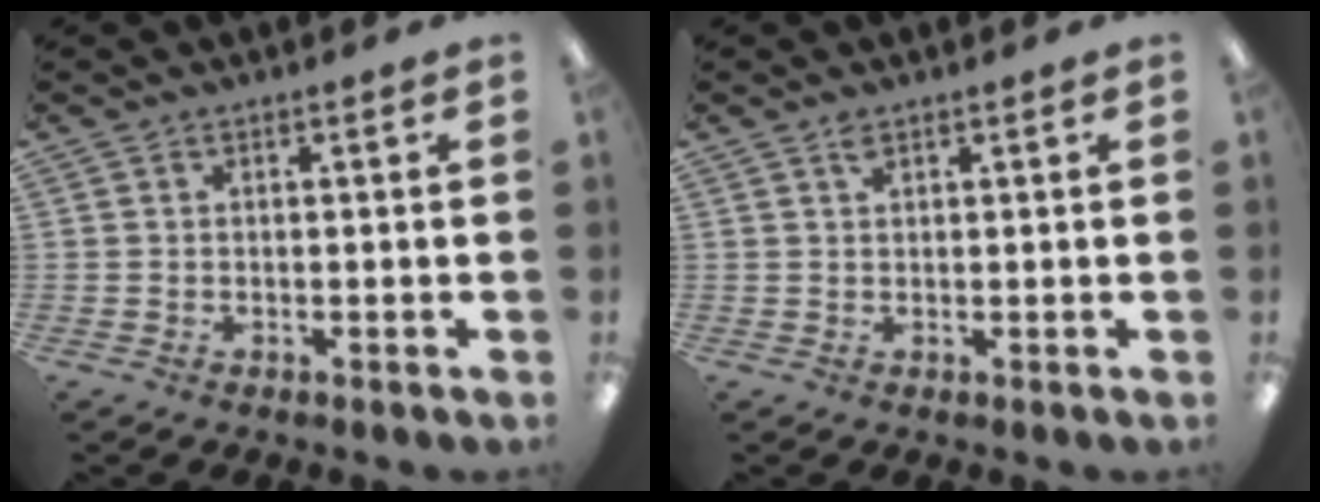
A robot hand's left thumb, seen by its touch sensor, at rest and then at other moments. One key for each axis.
{"total": 1.4, "fx": 1.1, "fy": 0.5, "fz": 0.8, "tx": -0.020, "ty": 0.001, "tz": 0.019}